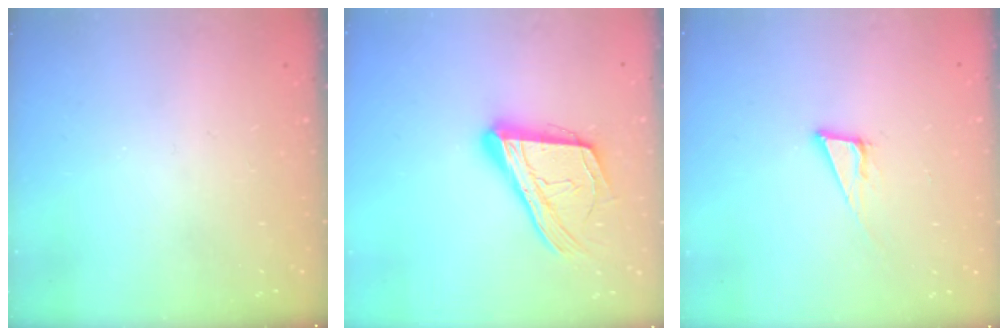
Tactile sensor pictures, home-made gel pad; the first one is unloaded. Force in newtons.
{"total": 18.8, "press": 18.7, "slide": 2.4}
{"total": 6.8, "press": 6.4, "slide": 2.4}